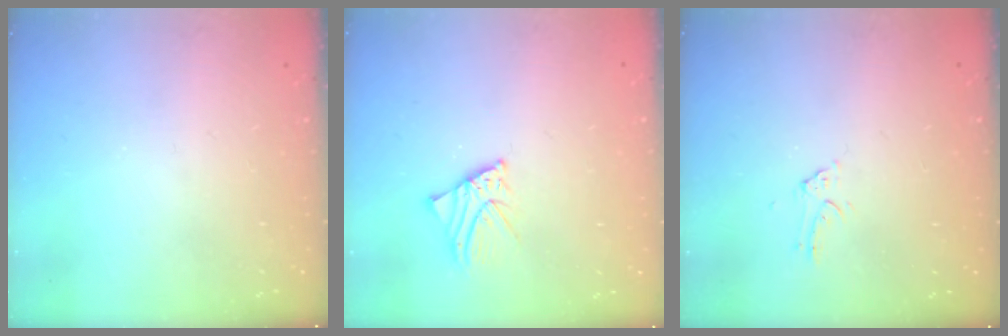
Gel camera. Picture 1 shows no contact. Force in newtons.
{"total": 2.3, "press": 2.3, "slide": 0.3}
{"total": 1.1, "press": 1.1, "slide": 0.1}